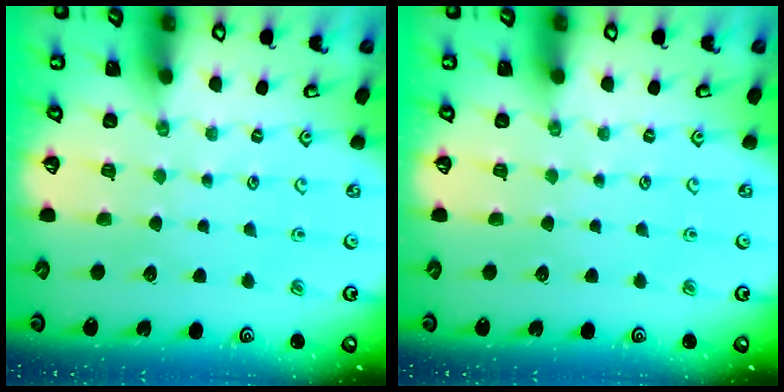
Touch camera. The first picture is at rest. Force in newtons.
{"total": 0.0}